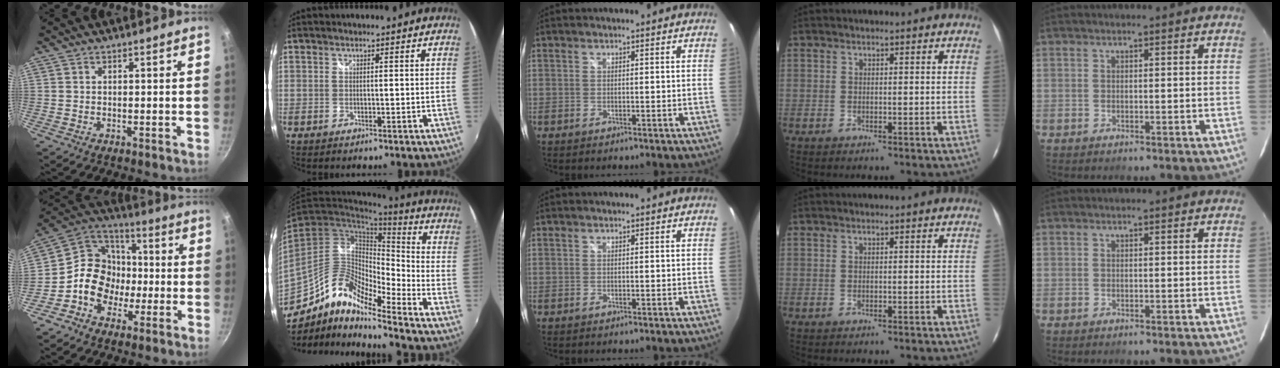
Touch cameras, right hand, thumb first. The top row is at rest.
{"thumb": {"total": 13.2, "force": [-3.3, 11.1, 6.4], "torque": [-0.058, 0.051, -0.076]}, "index": {"total": 13.5, "force": [-8.8, 4.7, 9.1], "torque": [-0.158, 0.002, -0.177]}}